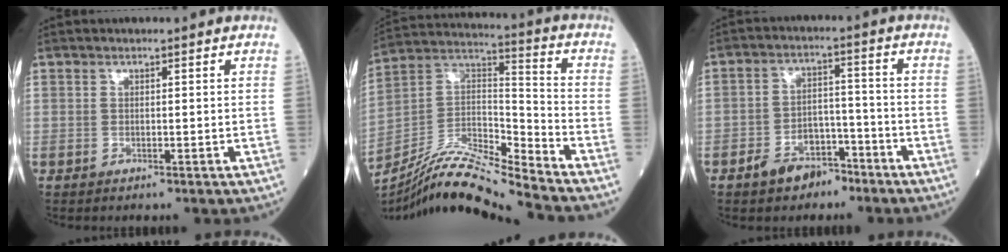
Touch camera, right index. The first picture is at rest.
{"total": 14.8, "force": [-13.9, -1.3, 4.8], "torque": [-0.085, 0.034, -0.258]}
{"total": 6.2, "force": [-4.4, 3.7, 2.3], "torque": [-0.043, 0.014, -0.068]}